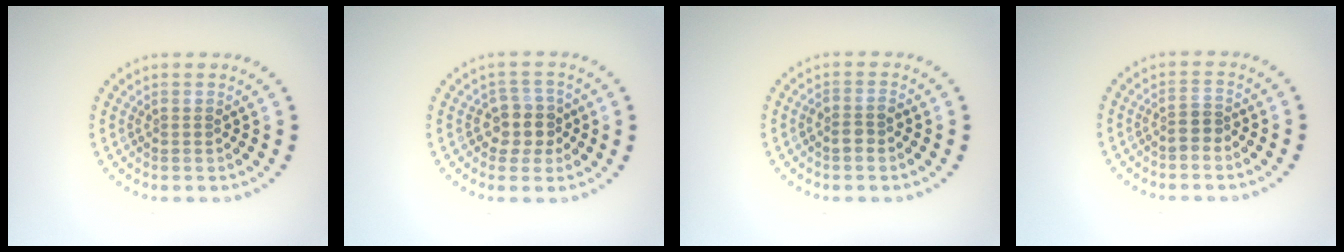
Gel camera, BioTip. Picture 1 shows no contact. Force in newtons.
{"total": 2.8, "press": 2.4, "slide": 1.4}
{"total": 1.5, "press": 1.3, "slide": 0.8}
{"total": 1.2, "press": 0.9, "slide": 0.7}